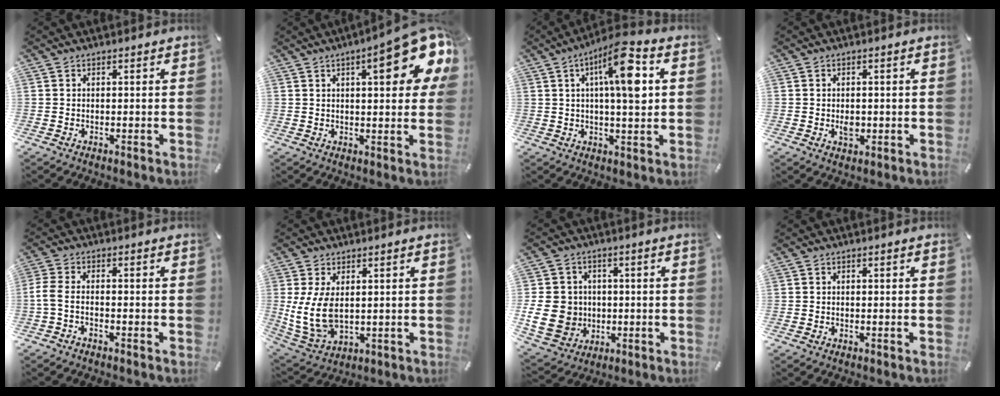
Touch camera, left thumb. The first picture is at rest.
{"total": 16.4, "force": [7.4, 5.2, 13.8], "torque": [-0.174, -0.035, 0.110]}
{"total": 13.4, "force": [4.0, 3.6, 12.3], "torque": [-0.205, -0.006, 0.059]}
{"total": 2.9, "force": [-0.4, 2.0, 2.0], "torque": [-0.027, 0.000, -0.008]}
{"total": 3.3, "force": [-1.9, 1.0, 2.5], "torque": [-0.063, -0.001, -0.040]}
{"total": 9.2, "force": [1.2, 5.6, 7.3], "torque": [-0.175, -0.010, 0.023]}
{"total": 11.7, "force": [-0.7, 10.5, 5.1], "torque": [-0.126, 0.009, -0.011]}
{"total": 0.0}